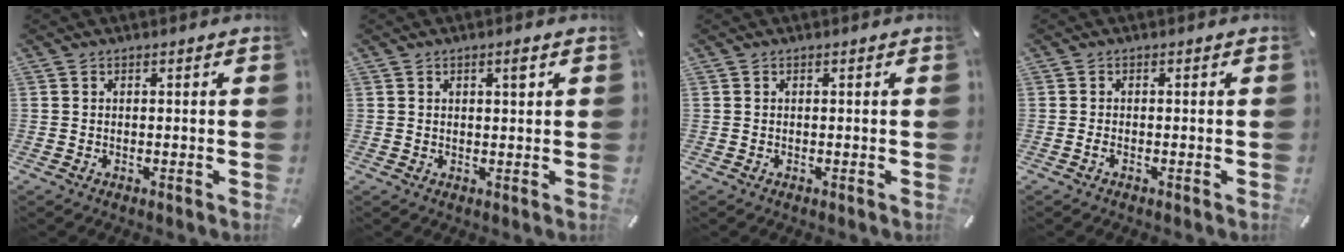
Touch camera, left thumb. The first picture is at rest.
{"total": 2.3, "force": [1.0, 0.8, 1.9], "torque": [-0.032, 0.001, 0.013]}
{"total": 0.0}
{"total": 1.1, "force": [-0.6, 0.3, 0.9], "torque": [-0.019, 0.000, -0.011]}